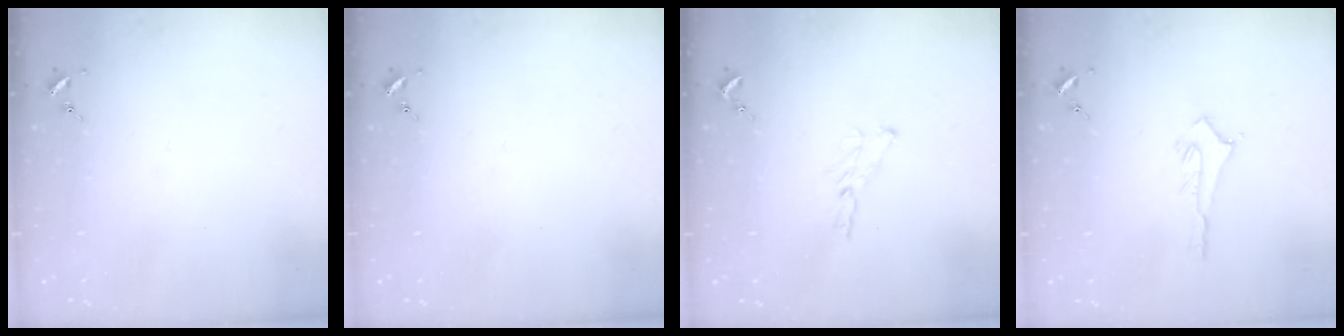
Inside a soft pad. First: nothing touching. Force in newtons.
{"total": 0.0}
{"total": 5.5, "press": 5.5, "slide": 0.5}
{"total": 3.0, "press": 2.9, "slide": 0.3}